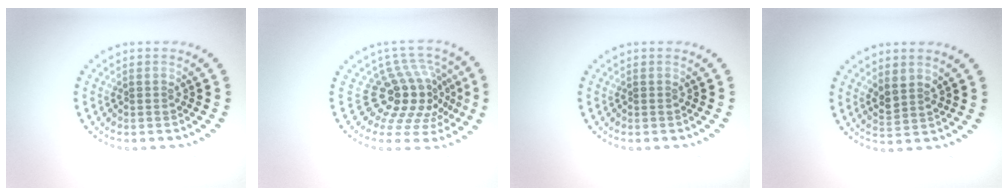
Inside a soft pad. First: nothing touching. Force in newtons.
{"total": 5.5, "press": 4.0, "slide": 3.7}
{"total": 0.0}
{"total": 1.9, "press": 1.6, "slide": 1.1}